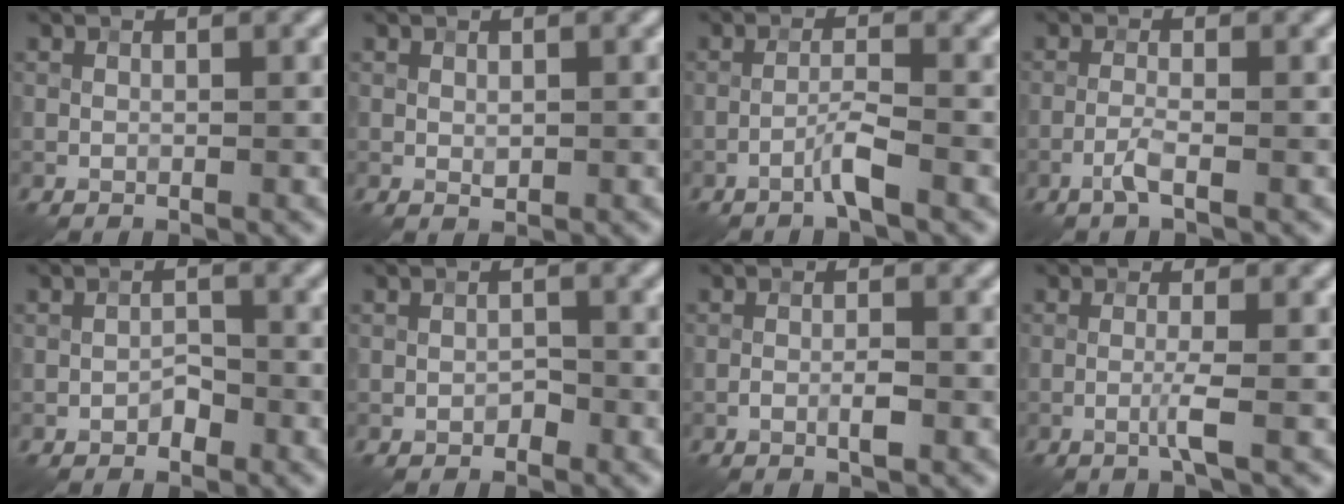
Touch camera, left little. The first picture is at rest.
{"total": 0.6, "force": [0.1, 0.4, 0.4], "torque": [-0.006, -0.001, 0.003]}
{"total": 2.1, "force": [-1.3, -0.1, 1.6], "torque": [-0.031, 0.011, -0.032]}
{"total": 1.7, "force": [-0.9, 0.2, 1.4], "torque": [-0.030, 0.007, -0.025]}
{"total": 1.4, "force": [-0.8, 0.8, 0.8], "torque": [-0.011, 0.004, -0.016]}
{"total": 1.0, "force": [-0.6, 0.6, 0.5], "torque": [-0.007, 0.002, -0.011]}
{"total": 1.6, "force": [-0.7, 0.3, 1.4], "torque": [-0.027, 0.003, -0.017]}
{"total": 1.7, "force": [-0.6, -0.1, 1.6], "torque": [-0.031, 0.003, -0.020]}